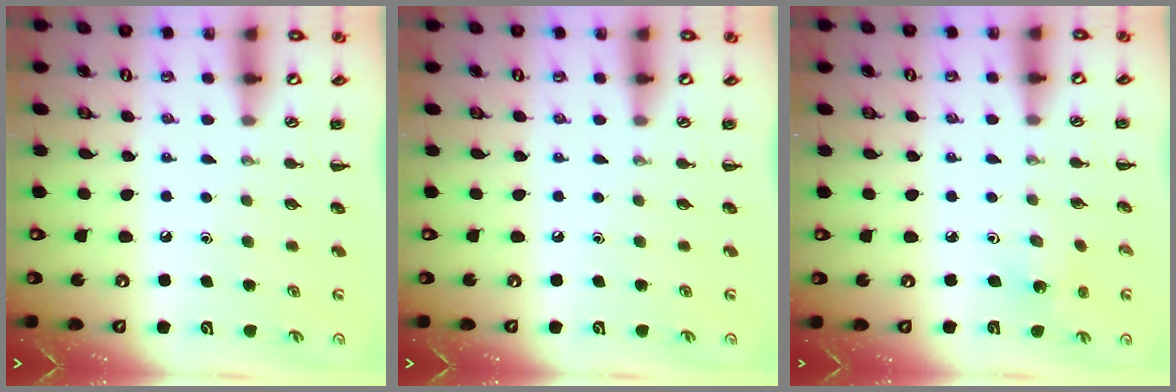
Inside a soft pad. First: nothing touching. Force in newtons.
{"total": 0.0}
{"total": 1.4, "press": 1.2, "slide": 0.6}